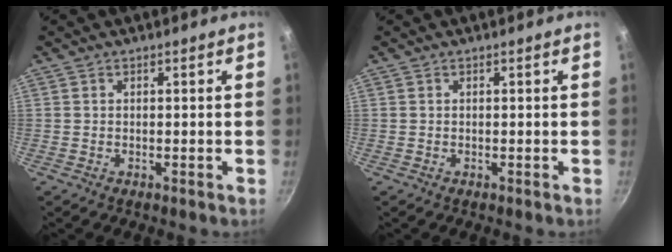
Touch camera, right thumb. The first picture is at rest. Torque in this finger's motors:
{"motor_torque": [-0.11, 0.11, 0.15, 0.10, 0.00]}